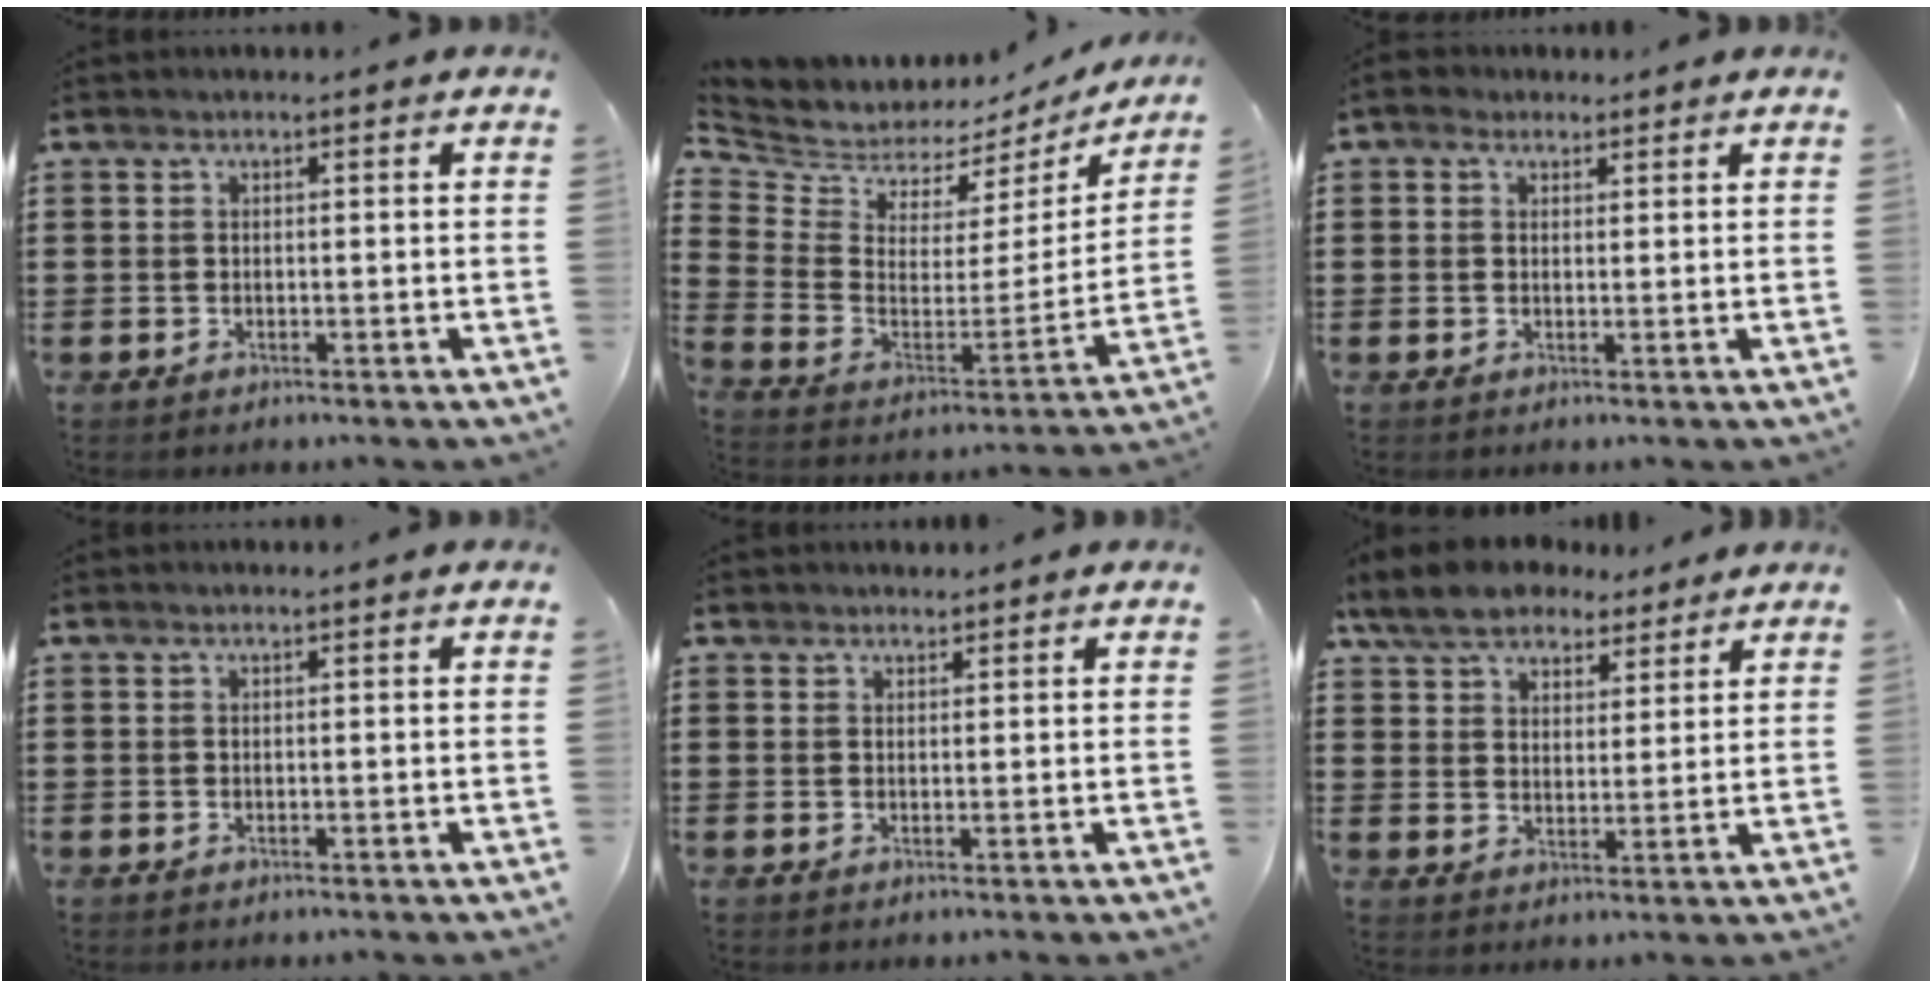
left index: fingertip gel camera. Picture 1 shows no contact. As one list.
[{"total": 5.2, "force": [5.0, 1.5, 0.1], "torque": [-0.040, -0.052, 0.085]}, {"total": 2.0, "force": [1.3, 1.5, 0.4], "torque": [-0.014, 0.009, 0.025]}, {"total": 0.0}, {"total": 1.2, "force": [1.1, 0.4, 0.0], "torque": [-0.002, 0.002, 0.023]}, {"total": 7.5, "force": [6.3, 3.4, 2.3], "torque": [-0.074, -0.005, 0.119]}]